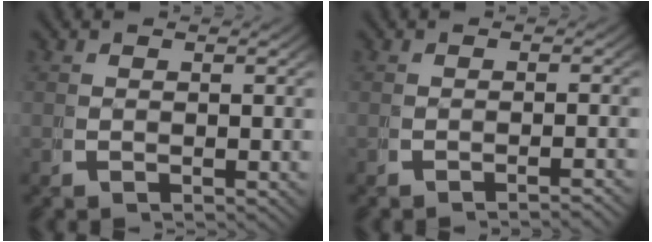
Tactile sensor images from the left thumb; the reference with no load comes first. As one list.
[{"total": 1.7, "force": [-1.4, -0.1, 0.9], "torque": [-0.013, 0.007, -0.025]}]